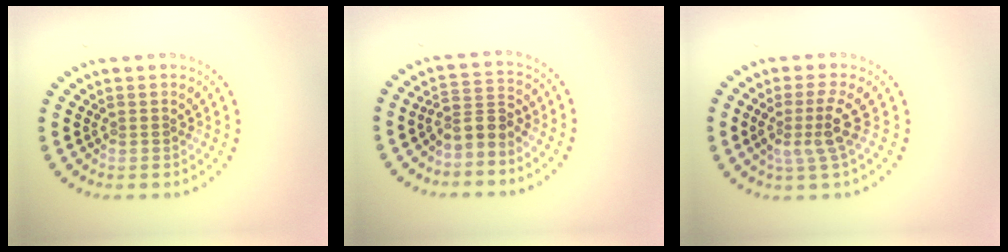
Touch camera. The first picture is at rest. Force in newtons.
{"total": 2.6, "press": 1.9, "slide": 1.7}
{"total": 2.9, "press": 2.1, "slide": 2.0}